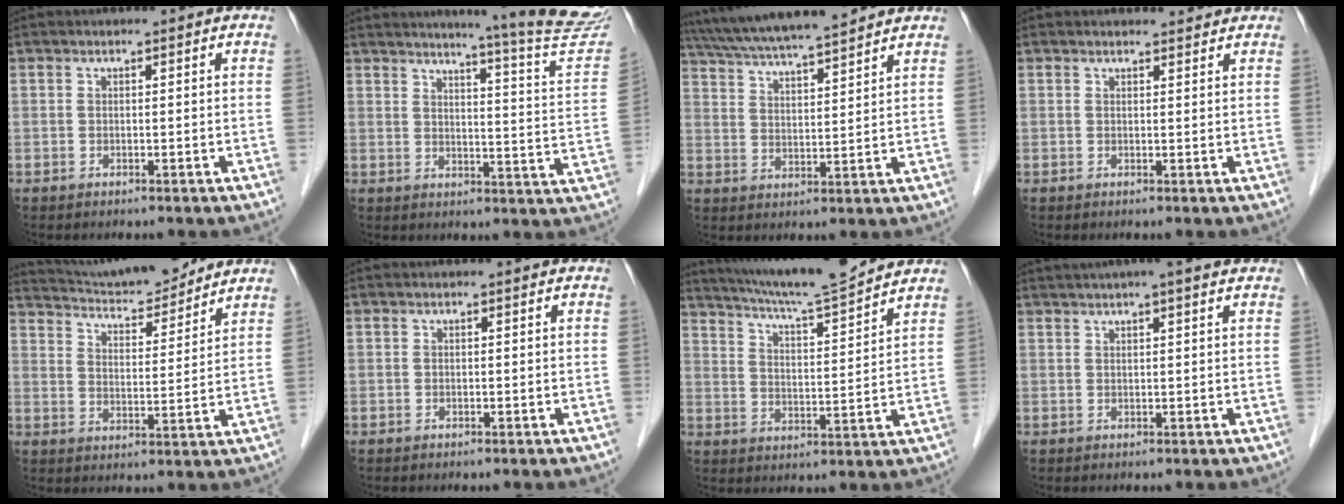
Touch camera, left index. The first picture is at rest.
{"total": 17.2, "force": [15.7, -1.5, 6.8], "torque": [-0.091, -0.112, 0.167]}
{"total": 13.8, "force": [12.2, 1.0, 6.4], "torque": [-0.117, 0.022, 0.201]}
{"total": 1.5, "force": [1.4, 0.5, -0.1], "torque": [-0.004, -0.002, 0.012]}
{"total": 13.5, "force": [12.6, 1.5, 4.6], "torque": [-0.079, 0.000, 0.199]}
{"total": 0.0}
{"total": 12.6, "force": [11.6, -0.5, 4.7], "torque": [-0.086, -0.008, 0.180]}
{"total": 7.0, "force": [5.5, 0.4, 4.4], "torque": [-0.068, 0.031, 0.070]}